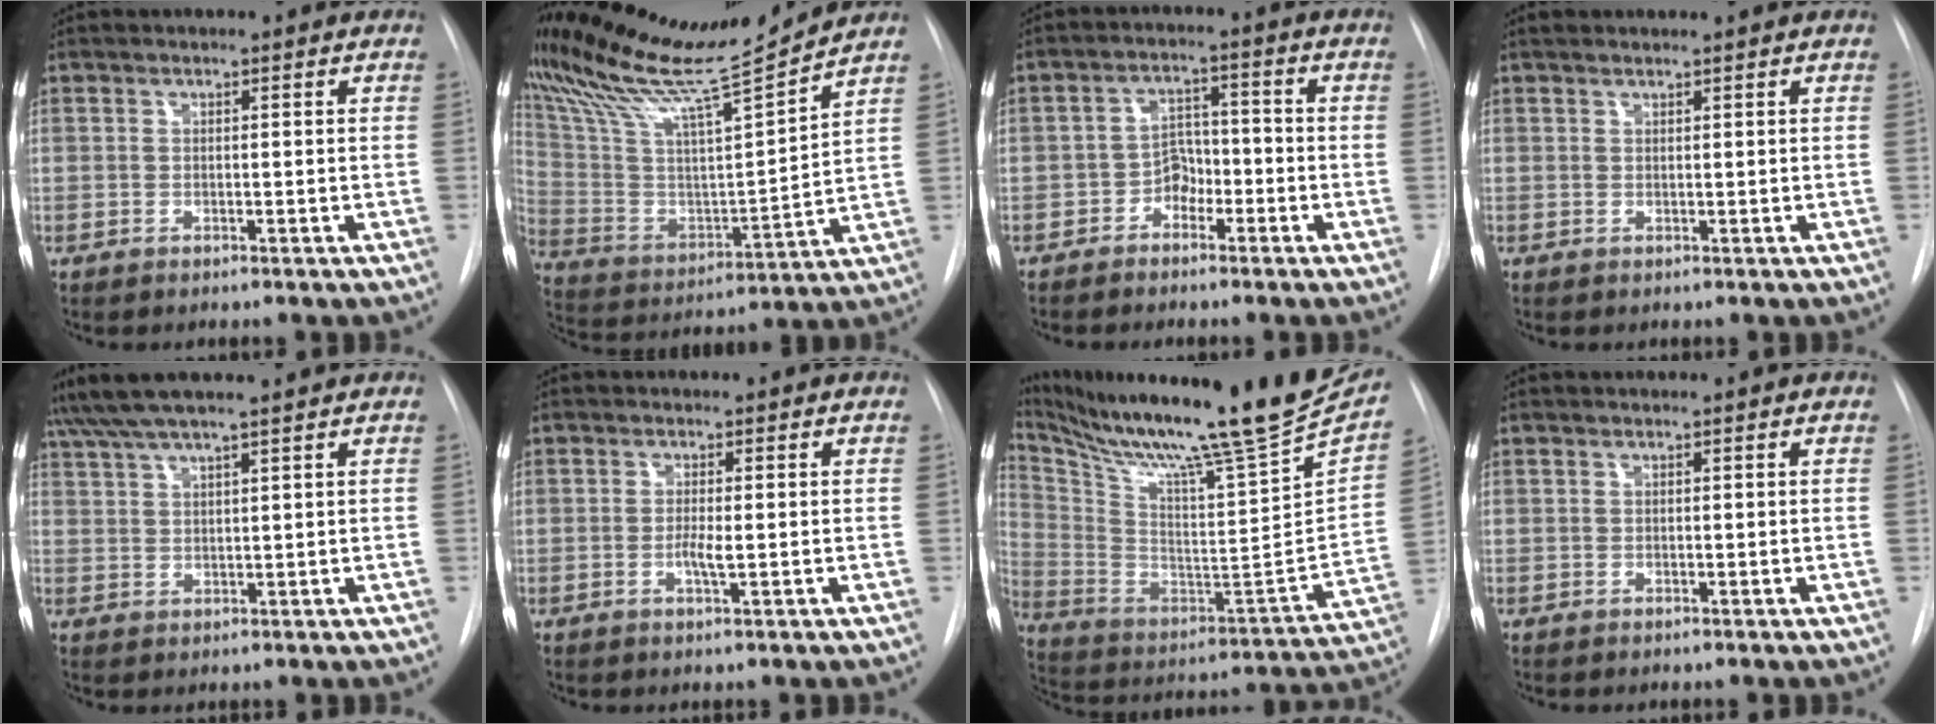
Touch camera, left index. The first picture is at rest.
{"total": 19.6, "force": [18.0, -0.7, 7.9], "torque": [-0.165, -0.035, 0.310]}
{"total": 4.3, "force": [-2.7, 2.6, 2.1], "torque": [-0.030, 0.011, -0.051]}
{"total": 1.1, "force": [1.0, 0.1, 0.4], "torque": [-0.004, 0.016, 0.019]}
{"total": 6.4, "force": [5.6, -0.1, 3.1], "torque": [-0.057, 0.030, 0.097]}
{"total": 2.0, "force": [-0.6, 0.2, 1.8], "torque": [-0.036, -0.005, -0.013]}
{"total": 31.8, "force": [26.0, 0.6, 18.4], "torque": [-0.327, -0.093, 0.383]}
{"total": 0.0}